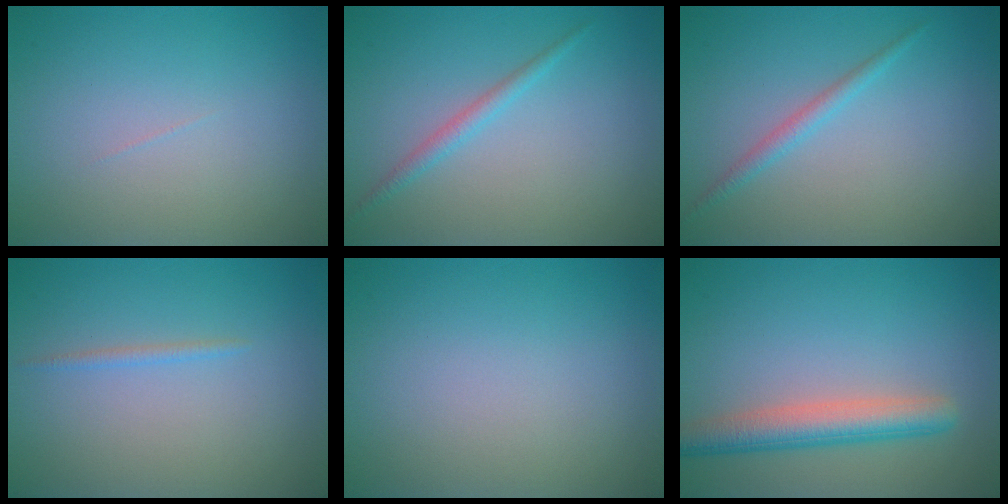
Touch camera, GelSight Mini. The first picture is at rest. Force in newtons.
{"total": 1.4, "press": 1.4, "slide": 0.1}
{"total": 1.4, "press": 1.4, "slide": 0.1}
{"total": 0.7, "press": 0.7, "slide": 0.1}
{"total": 0.0}
{"total": 4.3, "press": 4.3, "slide": 0.2}